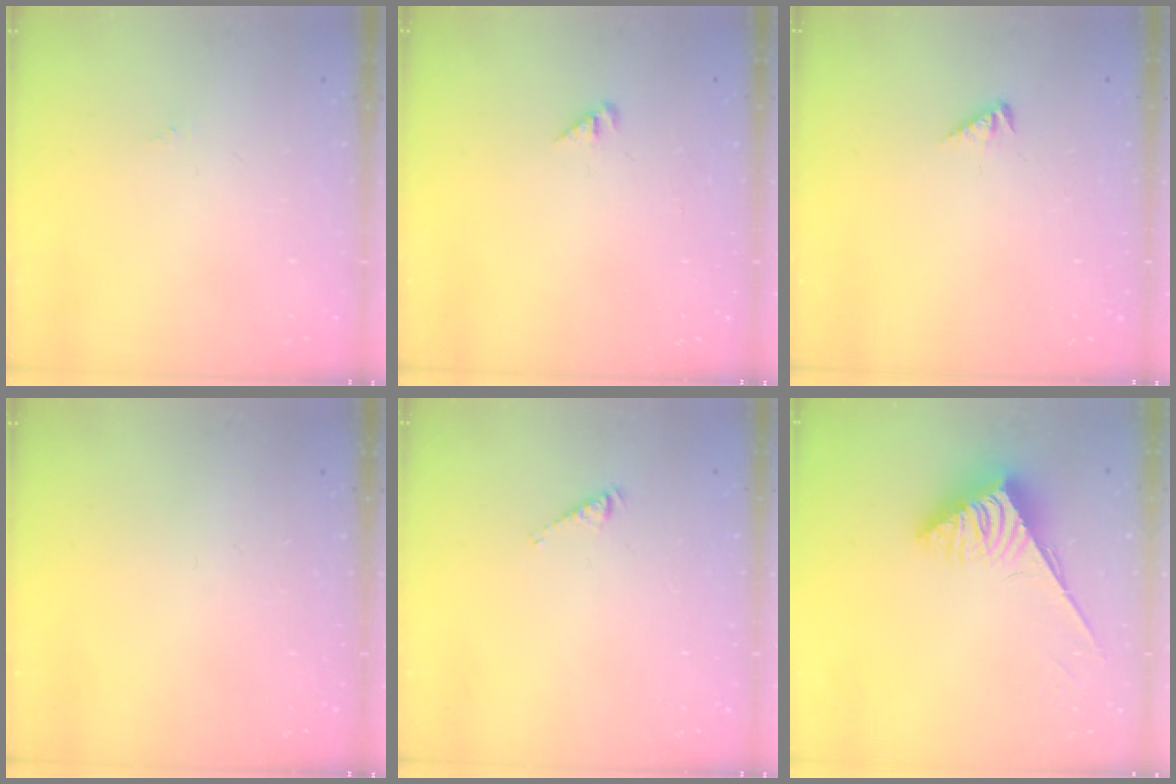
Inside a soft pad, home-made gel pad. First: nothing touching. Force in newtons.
{"total": 3.0, "press": 2.9, "slide": 0.3}
{"total": 2.1, "press": 2.1, "slide": 0.4}
{"total": 0.0}
{"total": 3.0, "press": 2.9, "slide": 0.4}
{"total": 3.7, "press": 3.6, "slide": 0.6}